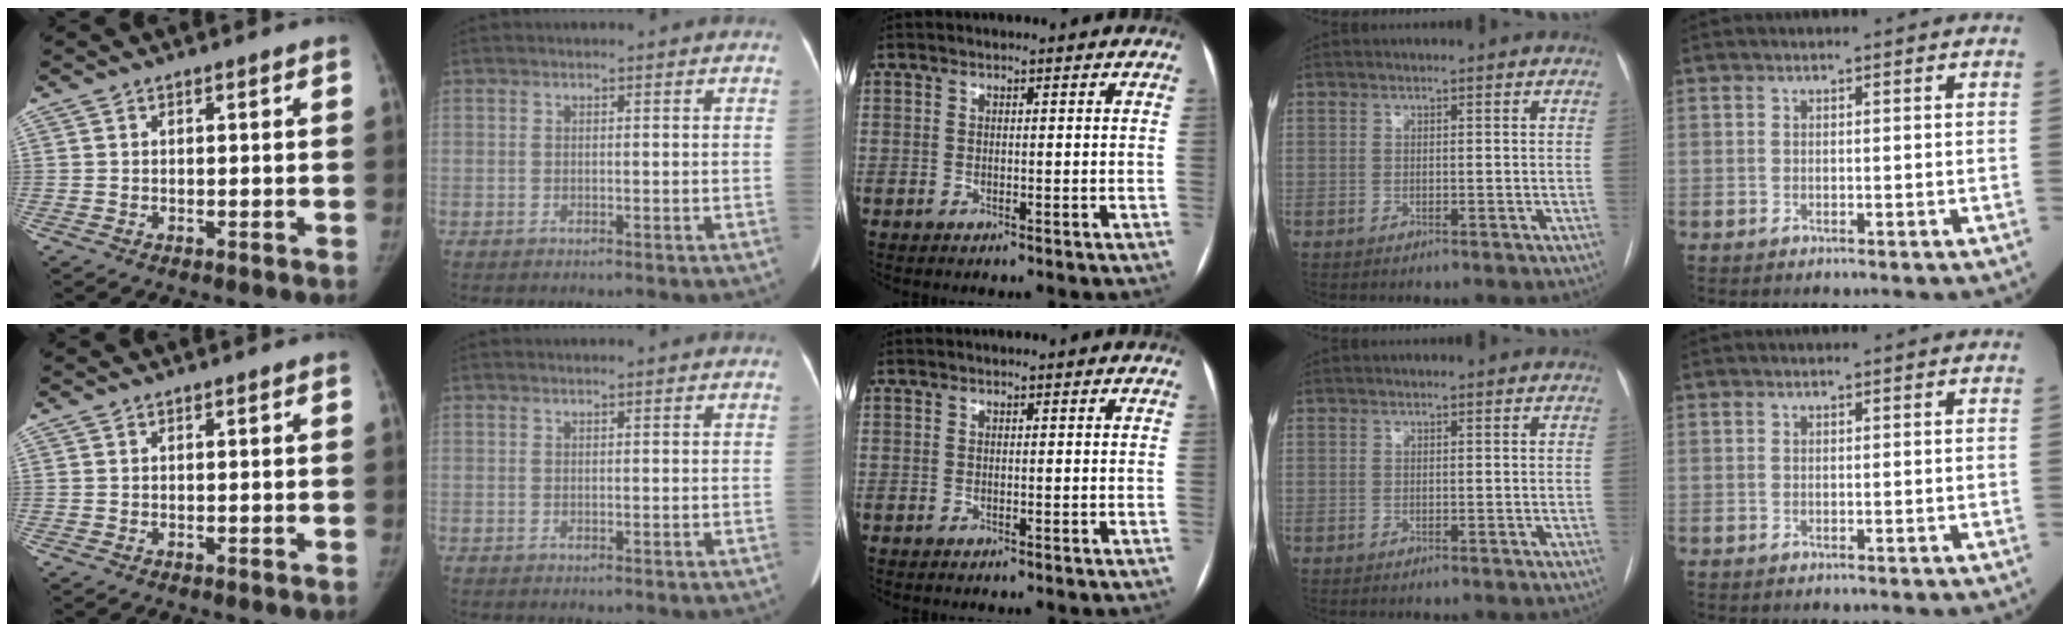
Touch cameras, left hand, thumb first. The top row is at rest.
{}